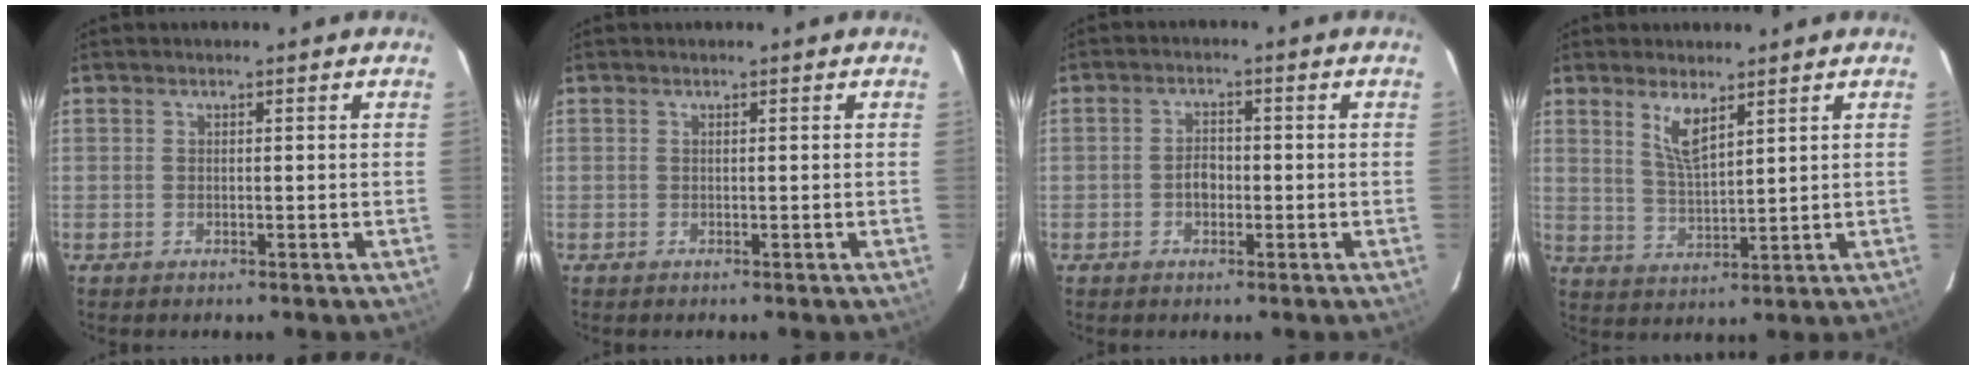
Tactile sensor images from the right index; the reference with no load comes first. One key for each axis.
{"total": 0.0}
{"total": 2.6, "fx": -0.8, "fy": 1.9, "fz": 1.7, "tx": -0.029, "ty": 0.009, "tz": -0.013}
{"total": 5.6, "fx": 3.4, "fy": 1.4, "fz": 4.2, "tx": -0.081, "ty": -0.007, "tz": 0.070}